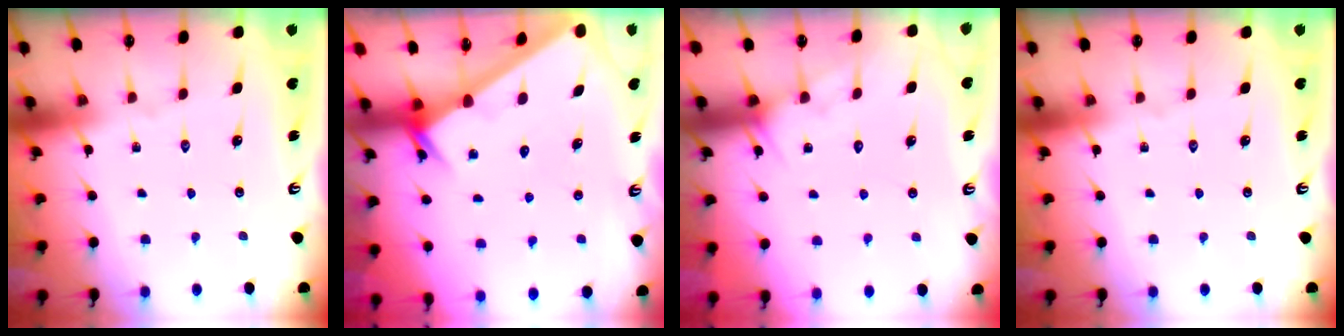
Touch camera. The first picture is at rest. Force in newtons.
{"total": 2.5, "press": 2.5, "slide": 0.1}
{"total": 6.0, "press": 5.9, "slide": 0.5}
{"total": 0.0}